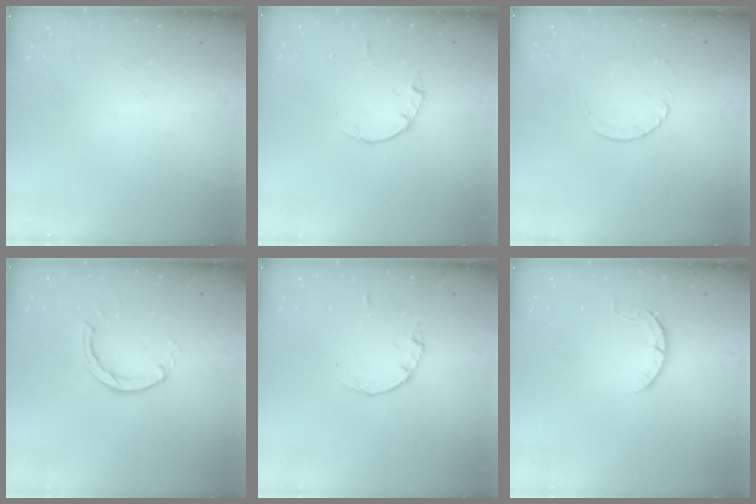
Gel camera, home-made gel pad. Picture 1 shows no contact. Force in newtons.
{"total": 2.8, "press": 2.8, "slide": 0.4}
{"total": 2.5, "press": 2.4, "slide": 0.2}
{"total": 2.7, "press": 2.7, "slide": 0.3}
{"total": 2.8, "press": 2.8, "slide": 0.4}
{"total": 4.5, "press": 4.5, "slide": 0.7}